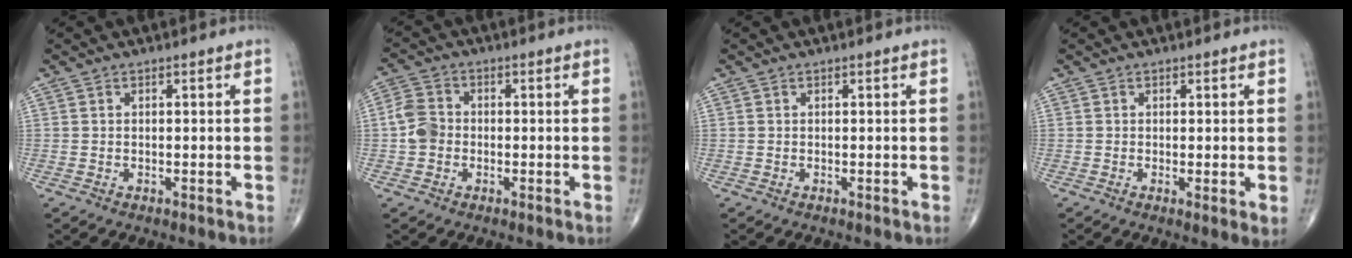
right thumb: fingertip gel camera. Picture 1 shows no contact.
{"total": 4.8, "force": [-0.8, 3.9, 2.6], "torque": [-0.047, 0.012, -0.022]}
{"total": 0.0}
{"total": 2.3, "force": [0.1, 0.5, 2.2], "torque": [-0.040, -0.011, -0.002]}